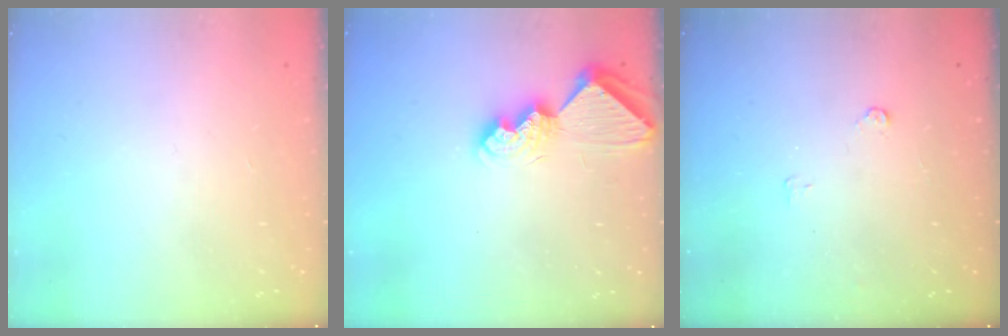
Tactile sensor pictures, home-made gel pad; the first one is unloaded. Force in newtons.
{"total": 9.5, "press": 9.4, "slide": 0.8}
{"total": 3.3, "press": 3.3, "slide": 0.4}